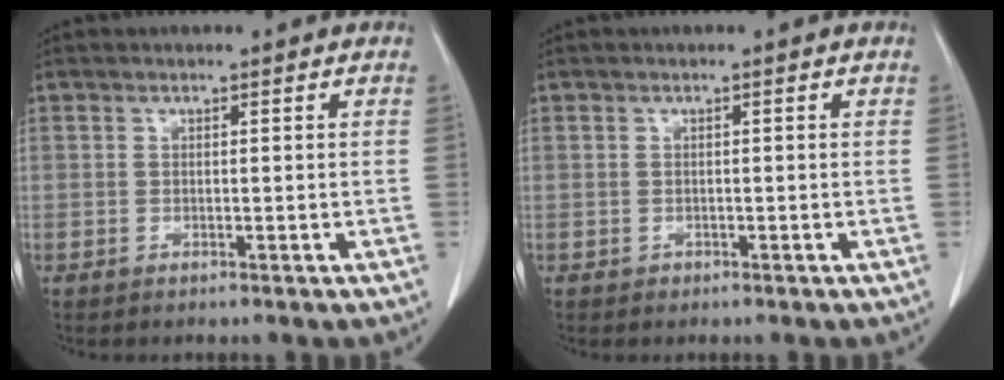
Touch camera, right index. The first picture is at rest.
{"total": 0.6, "force": [-0.3, 0.5, 0.0], "torque": [-0.002, 0.004, -0.005]}